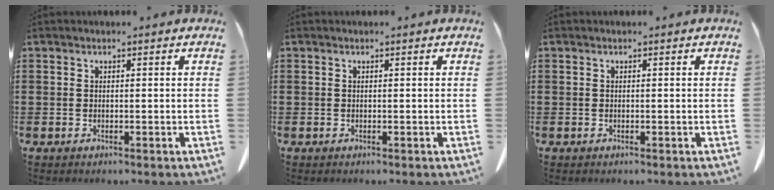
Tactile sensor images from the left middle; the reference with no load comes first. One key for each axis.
{"total": 0.0}
{"total": 0.0}